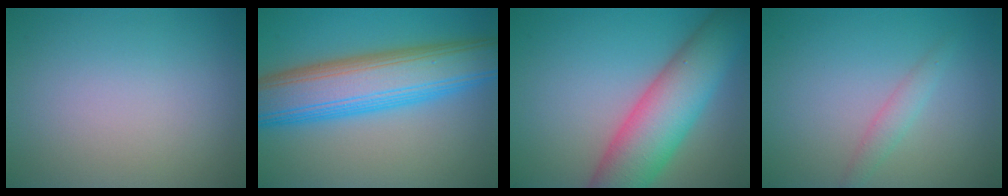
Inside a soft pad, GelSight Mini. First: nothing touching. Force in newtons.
{"total": 10.5, "press": 10.5, "slide": 0.2}
{"total": 9.3, "press": 9.3, "slide": 0.4}
{"total": 1.5, "press": 1.5, "slide": 0.1}